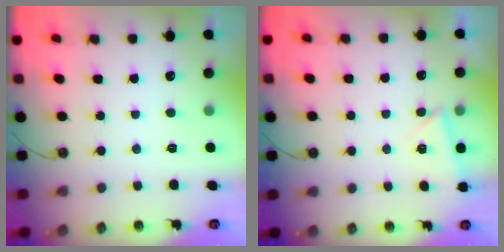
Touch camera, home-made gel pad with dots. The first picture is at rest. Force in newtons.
{"total": 4.1, "press": 3.3, "slide": 2.5}